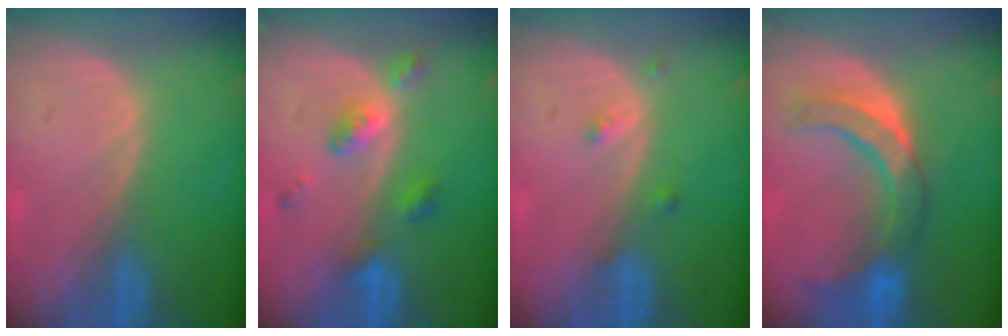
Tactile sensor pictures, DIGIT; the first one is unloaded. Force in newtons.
{"total": 5.1, "press": 4.6, "slide": 2.2}
{"total": 1.6, "press": 1.5, "slide": 0.1}
{"total": 8.2, "press": 8.2, "slide": 0.6}